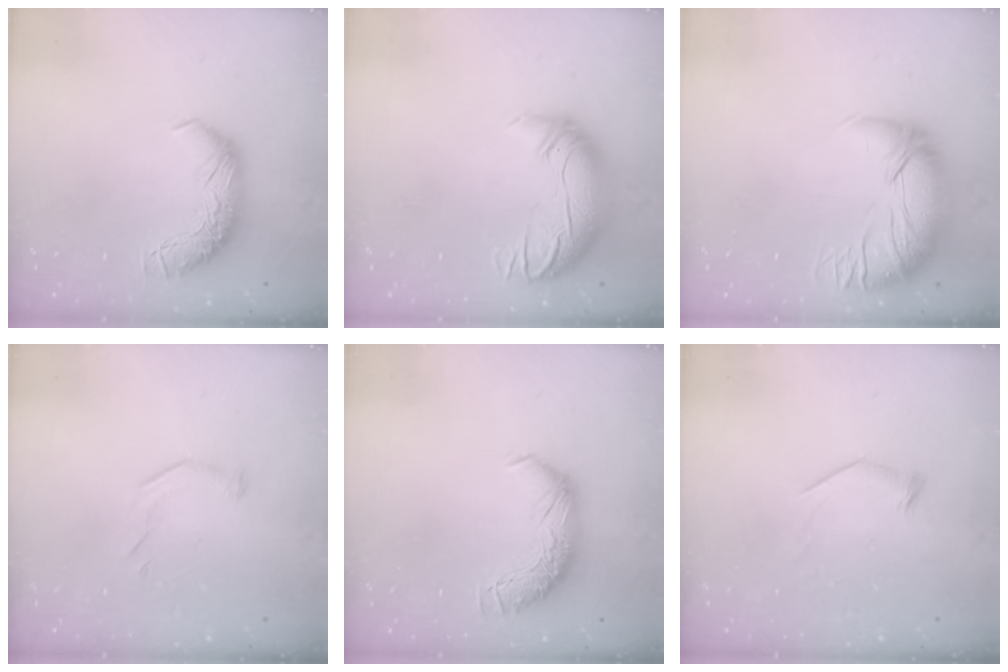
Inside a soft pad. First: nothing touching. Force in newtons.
{"total": 3.0, "press": 0.4, "slide": 2.9}
{"total": 2.8, "press": 0.1, "slide": 2.8}
{"total": 7.3, "press": 7.3, "slide": 0.7}
{"total": 0.0}
{"total": 6.1, "press": 6.0, "slide": 1.1}